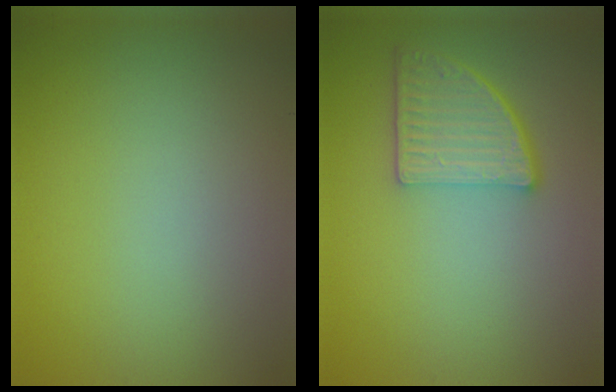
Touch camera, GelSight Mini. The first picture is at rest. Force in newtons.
{"total": 4.6, "press": 3.9, "slide": 2.4}